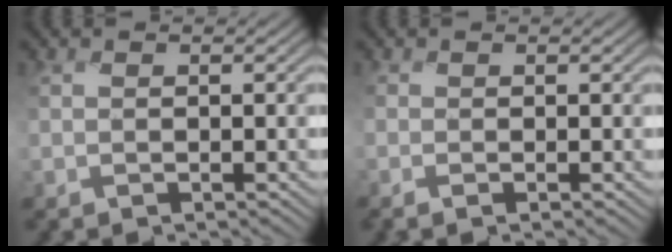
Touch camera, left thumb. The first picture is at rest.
{"total": 1.0, "force": [-0.2, -0.8, -0.7], "torque": [0.018, 0.002, -0.006]}